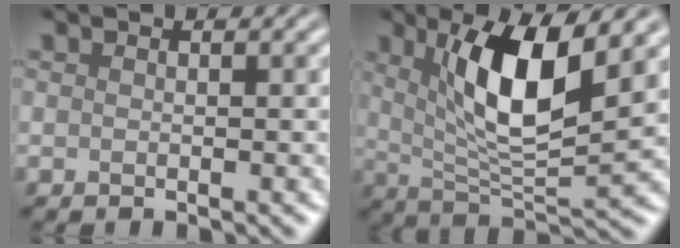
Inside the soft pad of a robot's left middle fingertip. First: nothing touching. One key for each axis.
{"total": 8.4, "fx": 2.9, "fy": 2.3, "fz": 7.6, "tx": -0.129, "ty": -0.012, "tz": 0.053}